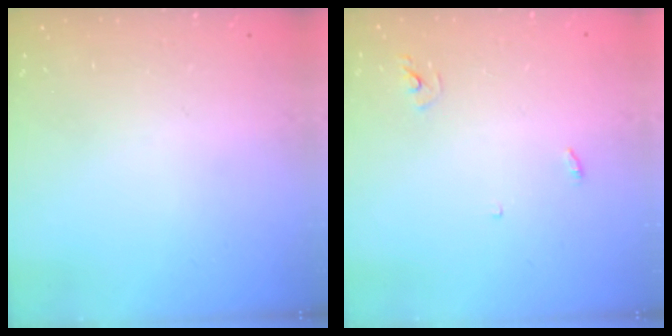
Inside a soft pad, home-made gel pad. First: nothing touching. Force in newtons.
{"total": 2.9, "press": 2.9, "slide": 0.2}